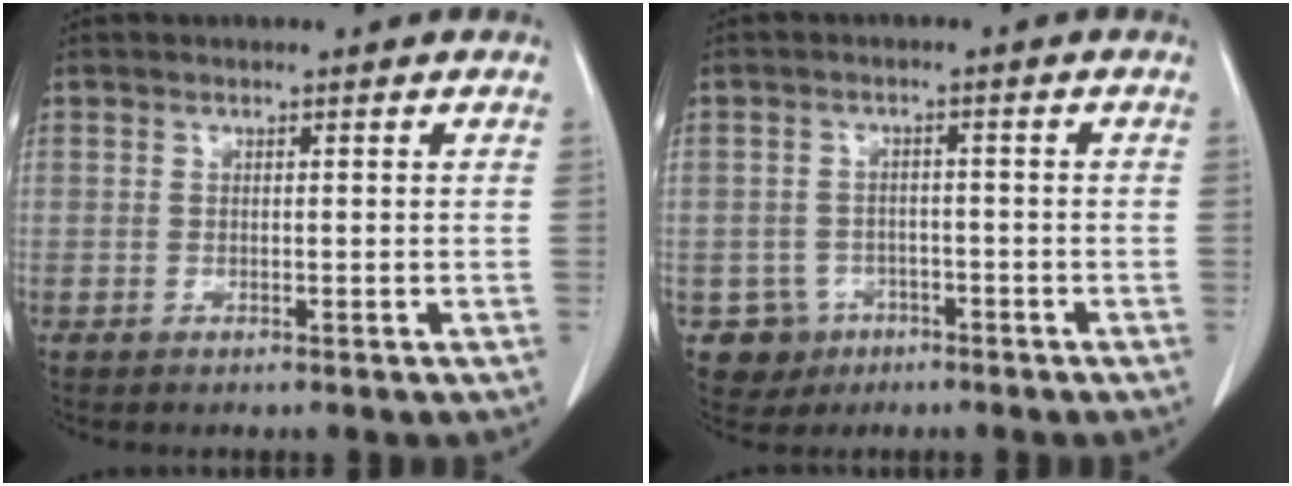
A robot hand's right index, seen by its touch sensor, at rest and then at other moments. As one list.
[{"total": 4.8, "force": [-2.2, 4.3, 0.0], "torque": [0.002, 0.012, -0.031]}]